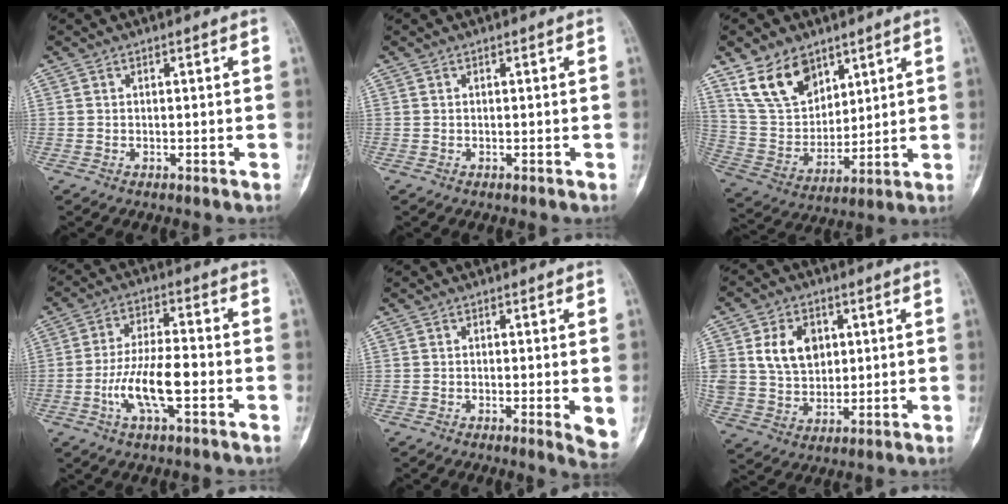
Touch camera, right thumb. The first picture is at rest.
{"total": 0.0}
{"total": 13.5, "force": [8.6, 8.4, 6.2], "torque": [-0.088, -0.041, 0.178]}
{"total": 10.5, "force": [-3.1, 3.5, 9.4], "torque": [-0.181, 0.020, -0.058]}
{"total": 3.7, "force": [-0.5, 0.6, 3.7], "torque": [-0.056, -0.013, -0.010]}
{"total": 11.1, "force": [3.2, 8.3, 6.7], "torque": [-0.091, -0.010, 0.066]}